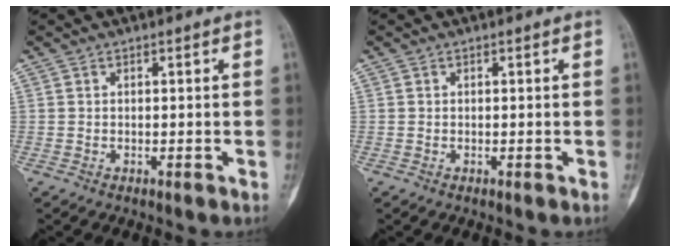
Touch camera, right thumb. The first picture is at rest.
{"total": 0.0}